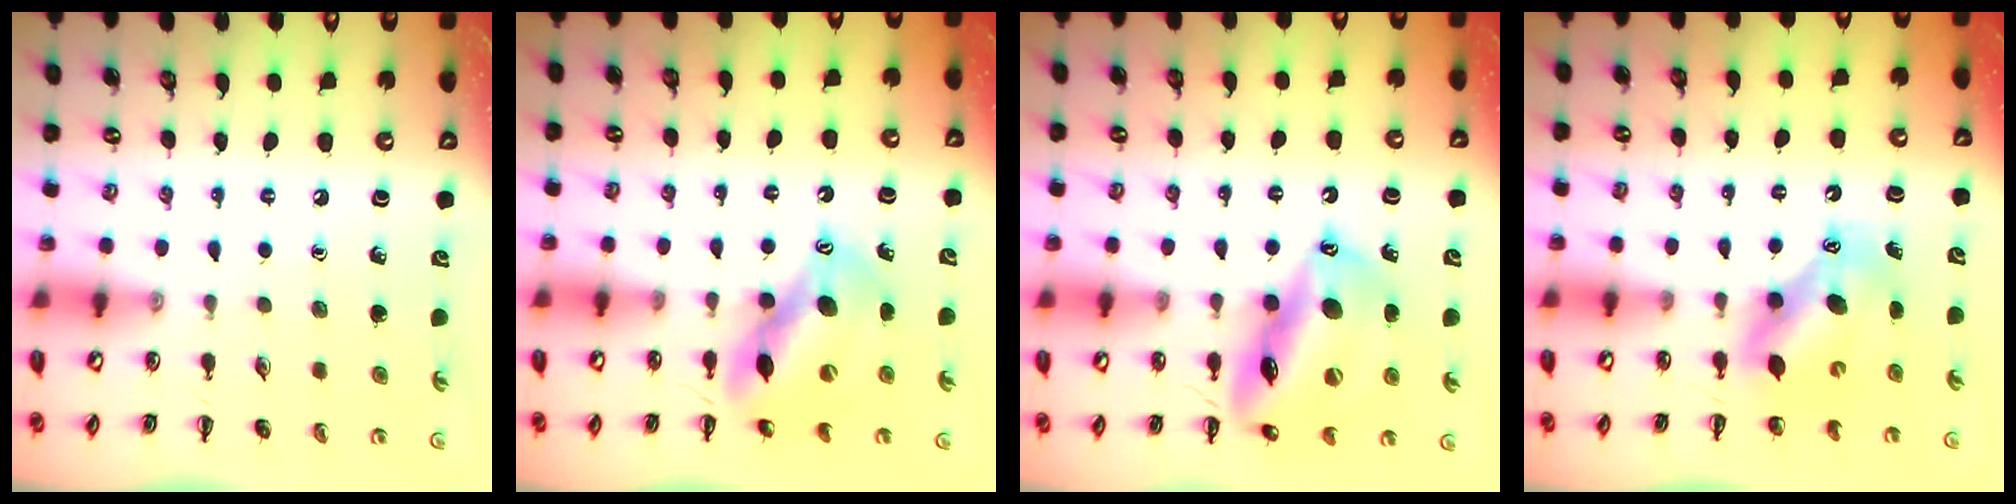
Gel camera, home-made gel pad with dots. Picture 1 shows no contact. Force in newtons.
{"total": 12.4, "press": 12.0, "slide": 3.1}
{"total": 17.8, "press": 17.2, "slide": 4.6}
{"total": 7.4, "press": 7.2, "slide": 1.5}